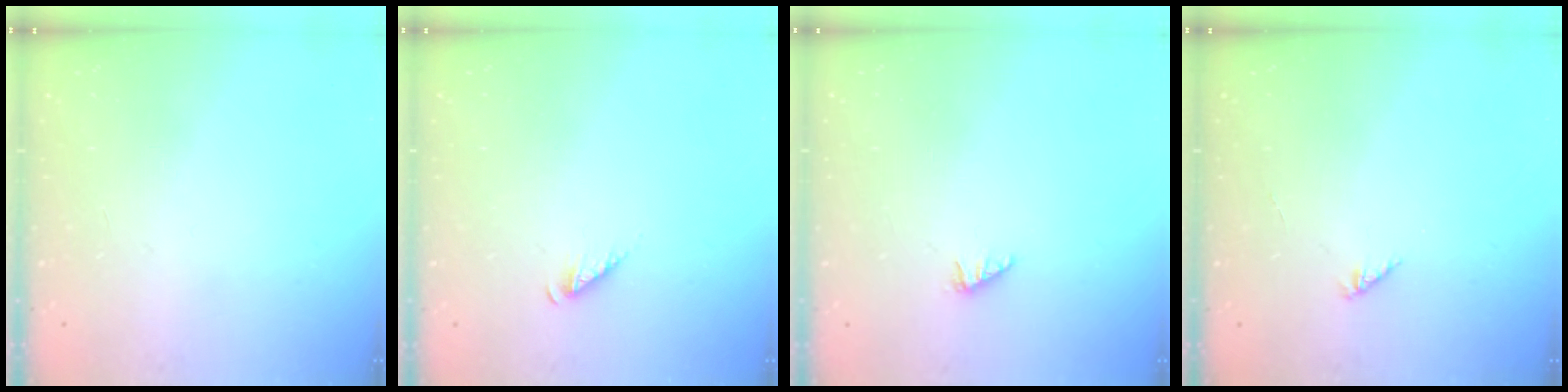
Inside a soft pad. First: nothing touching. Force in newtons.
{"total": 2.8, "press": 2.8, "slide": 0.4}
{"total": 0.7, "press": 0.6, "slide": 0.2}
{"total": 0.0}